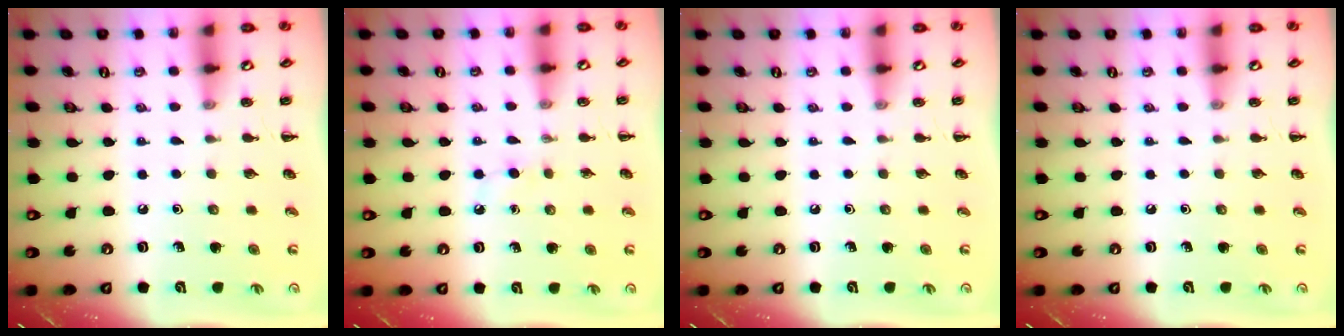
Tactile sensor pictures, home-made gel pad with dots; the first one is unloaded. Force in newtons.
{"total": 2.5, "press": 2.3, "slide": 1.0}
{"total": 0.0}
{"total": 0.0}